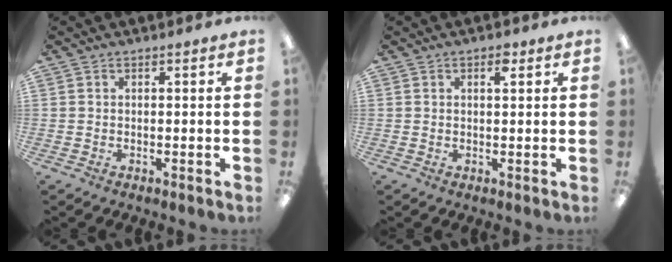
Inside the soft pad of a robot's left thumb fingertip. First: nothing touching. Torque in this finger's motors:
{"motor_torque": [-0.11, -0.04, -0.36, 0.01, 0.00]}